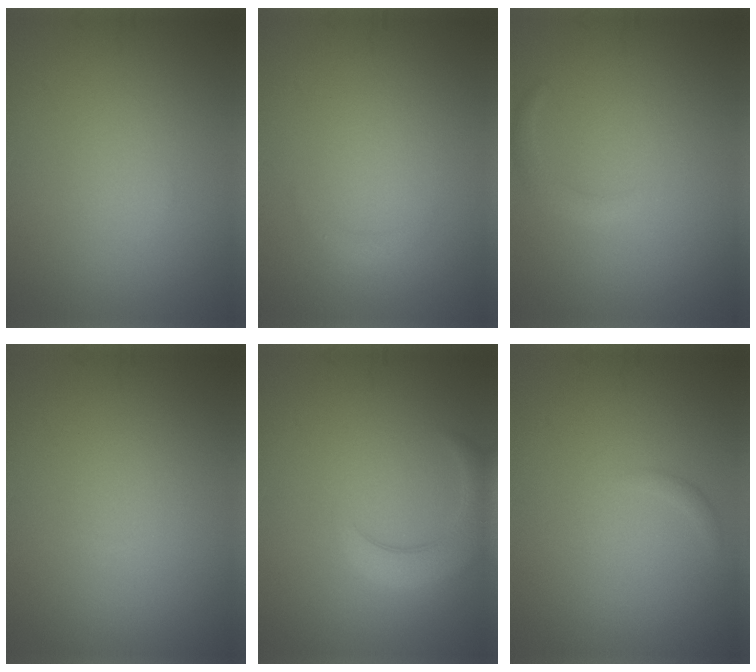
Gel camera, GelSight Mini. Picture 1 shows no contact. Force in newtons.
{"total": 0.9, "press": 0.9, "slide": 0.0}
{"total": 1.2, "press": 1.2, "slide": 0.1}
{"total": 0.0}
{"total": 4.3, "press": 4.3, "slide": 0.4}
{"total": 0.6, "press": 0.6, "slide": 0.1}